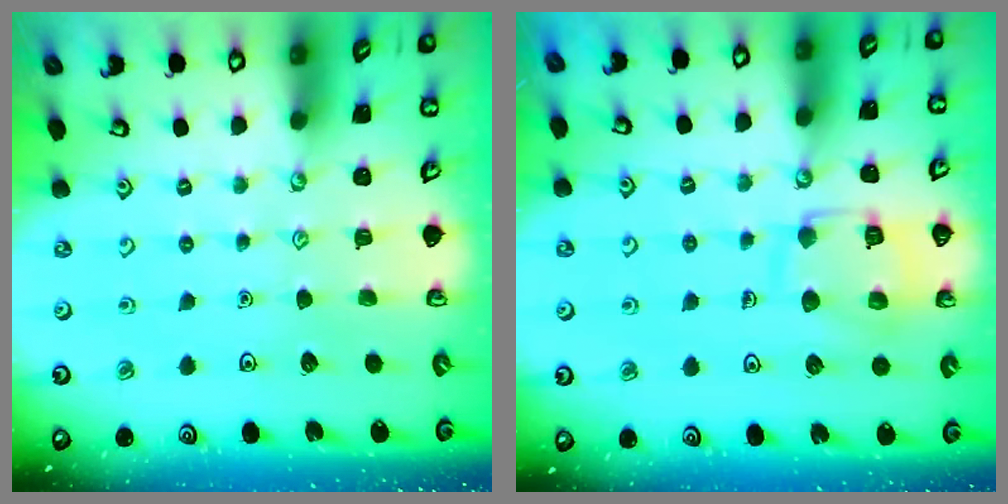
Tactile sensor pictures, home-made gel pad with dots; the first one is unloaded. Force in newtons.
{"total": 12.7, "press": 12.6, "slide": 1.2}